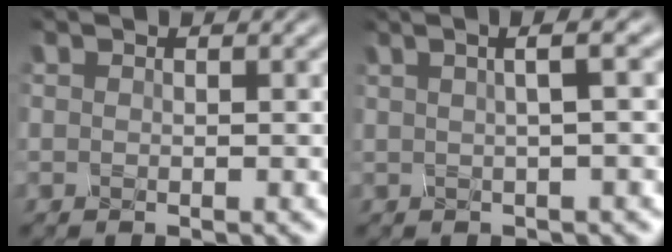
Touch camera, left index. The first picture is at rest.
{"total": 3.8, "force": [1.3, 0.9, 3.5], "torque": [-0.044, 0.024, 0.012]}